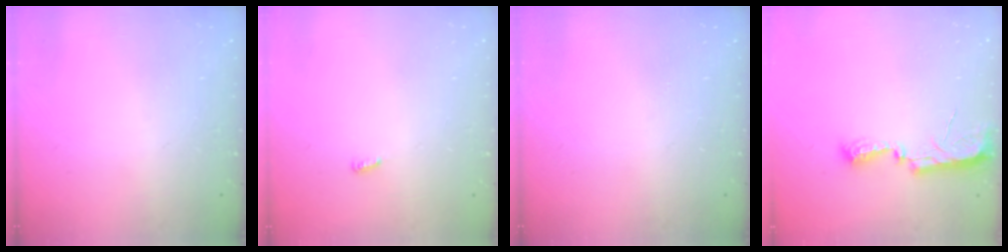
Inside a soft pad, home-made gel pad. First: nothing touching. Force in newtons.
{"total": 2.9, "press": 2.9, "slide": 0.2}
{"total": 0.0}
{"total": 8.1, "press": 8.0, "slide": 0.8}